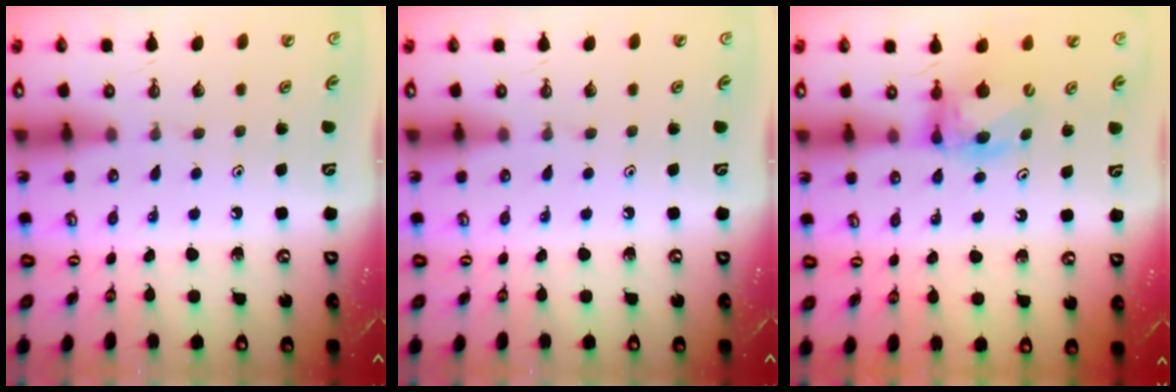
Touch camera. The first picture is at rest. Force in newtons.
{"total": 0.0}
{"total": 6.4, "press": 6.4, "slide": 0.2}